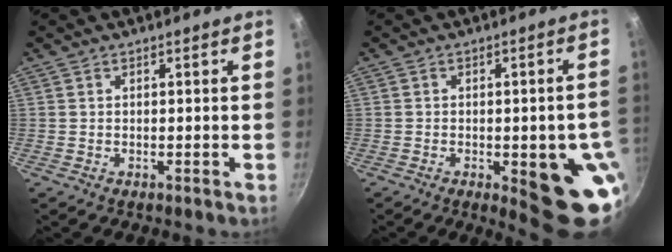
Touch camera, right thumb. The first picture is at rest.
{"total": 13.3, "force": [-3.3, 4.5, 12.1], "torque": [-0.109, 0.007, -0.037]}